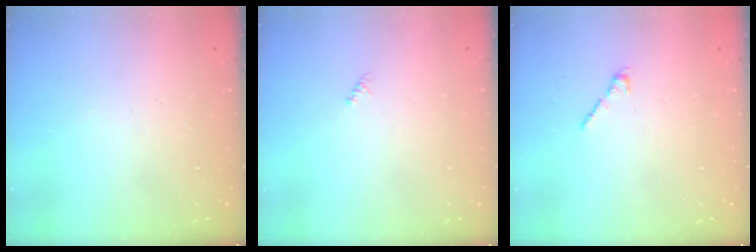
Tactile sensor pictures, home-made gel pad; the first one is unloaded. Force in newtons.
{"total": 0.0}
{"total": 2.5, "press": 2.4, "slide": 0.7}